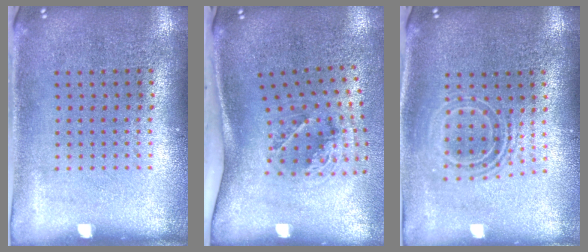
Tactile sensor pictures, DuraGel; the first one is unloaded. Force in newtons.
{"total": 2.0, "press": 1.3, "slide": 1.5}
{"total": 1.8, "press": 1.3, "slide": 1.1}